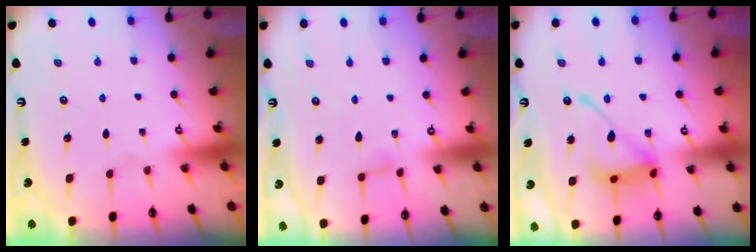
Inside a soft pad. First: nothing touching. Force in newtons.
{"total": 4.4, "press": 4.4, "slide": 0.6}
{"total": 16.3, "press": 16.3, "slide": 1.4}